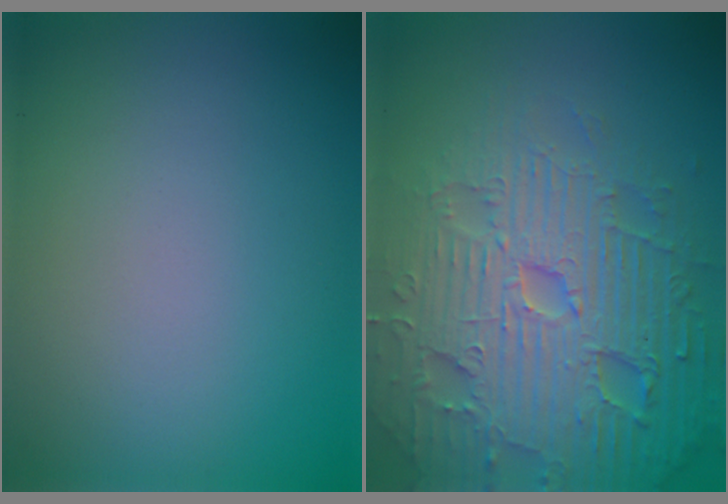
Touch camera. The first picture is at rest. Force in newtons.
{"total": 7.8, "press": 7.6, "slide": 1.7}